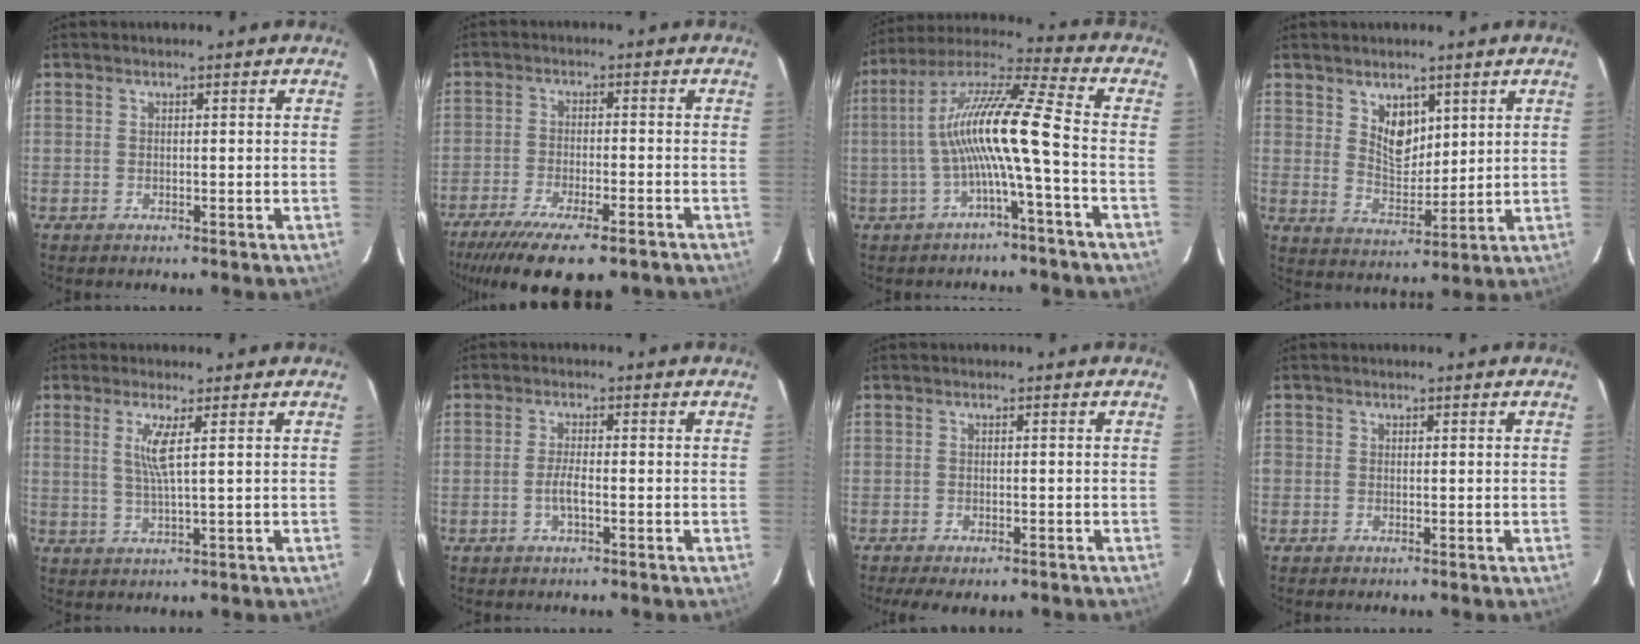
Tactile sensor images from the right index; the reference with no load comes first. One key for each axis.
{"total": 16.9, "fx": -12.8, "fy": 4.2, "fz": 10.1, "tx": -0.204, "ty": -0.057, "tz": -0.198}
{"total": 13.2, "fx": -2.6, "fy": -0.2, "fz": 13.0, "tx": -0.248, "ty": 0.015, "tz": -0.049}
{"total": 6.8, "fx": 3.5, "fy": 4.1, "fz": 4.1, "tx": -0.061, "ty": -0.001, "tz": 0.069}
{"total": 4.2, "fx": 1.3, "fy": -0.4, "fz": 4.0, "tx": -0.077, "ty": -0.007, "tz": 0.026}
{"total": 2.8, "fx": -1.1, "fy": 0.7, "fz": 2.6, "tx": -0.053, "ty": -0.002, "tz": -0.021}
{"total": 6.1, "fx": -4.7, "fy": 2.1, "fz": 3.4, "tx": -0.084, "ty": -0.020, "tz": -0.069}
{"total": 0.7, "fx": -0.3, "fy": 0.7, "fz": 0.1, "tx": -0.003, "ty": -0.001, "tz": -0.009}